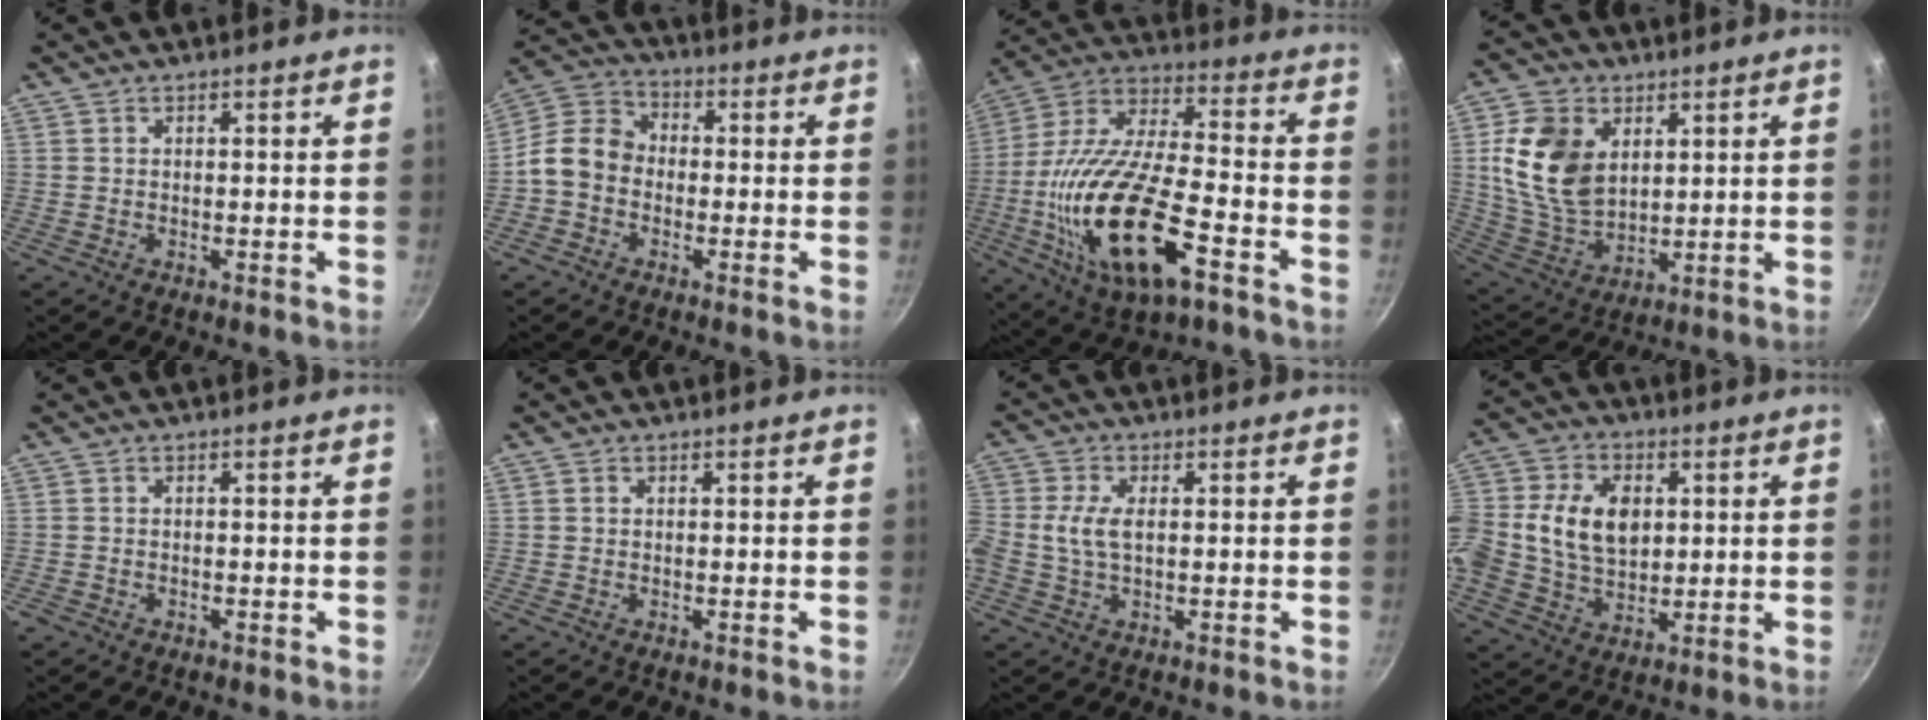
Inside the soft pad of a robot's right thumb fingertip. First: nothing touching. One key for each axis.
{"total": 9.2, "fx": -2.0, "fy": 7.3, "fz": 5.1, "tx": -0.072, "ty": 0.037, "tz": -0.064}
{"total": 25.0, "fx": -8.4, "fy": 10.0, "fz": 21.4, "tx": -0.406, "ty": 0.015, "tz": -0.157}
{"total": 15.0, "fx": 3.8, "fy": 10.4, "fz": 10.1, "tx": -0.173, "ty": -0.019, "tz": 0.085}
{"total": 0.6, "fx": -0.5, "fy": 0.4, "fz": 0.2, "tx": -0.008, "ty": 0.004, "tz": -0.006}
{"total": 0.5, "fx": 0.1, "fy": 0.5, "fz": 0.2, "tx": -0.002, "ty": 0.003, "tz": 0.000}
{"total": 6.0, "fx": 0.2, "fy": 3.5, "fz": 4.9, "tx": -0.107, "ty": 0.008, "tz": -0.005}
{"total": 19.2, "fx": 2.2, "fy": 14.2, "fz": 12.7, "tx": -0.268, "ty": 0.032, "tz": 0.037}